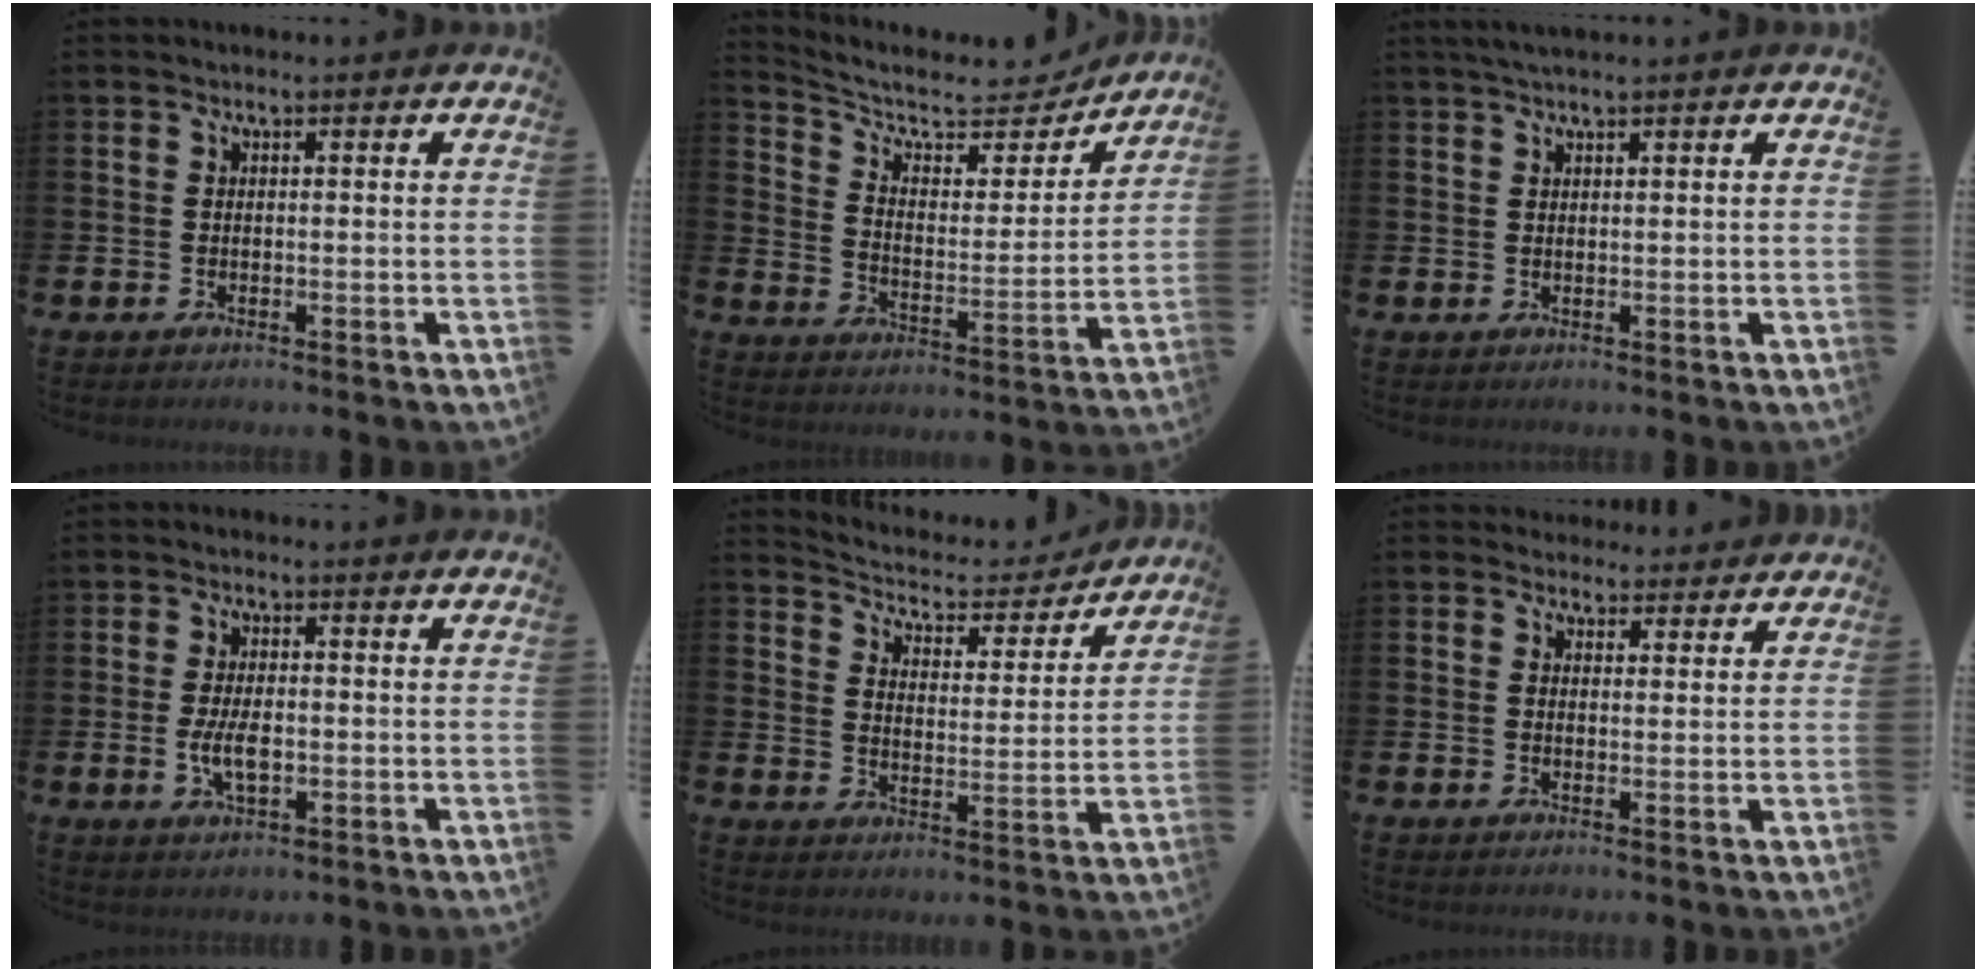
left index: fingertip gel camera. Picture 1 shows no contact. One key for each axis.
{"total": 8.1, "fx": 7.2, "fy": 2.7, "fz": 2.6, "tx": -0.077, "ty": -0.058, "tz": 0.118}
{"total": 1.7, "fx": 1.4, "fy": 0.0, "fz": 0.9, "tx": -0.024, "ty": 0.007, "tz": 0.027}
{"total": 4.2, "fx": -0.5, "fy": 2.0, "fz": 3.6, "tx": -0.055, "ty": 0.001, "tz": -0.011}
{"total": 5.1, "fx": 4.8, "fy": 1.5, "fz": 0.9, "tx": -0.043, "ty": -0.042, "tz": 0.074}
{"total": 3.3, "fx": 3.0, "fy": 1.3, "fz": -0.4, "tx": 0.008, "ty": -0.012, "tz": 0.054}